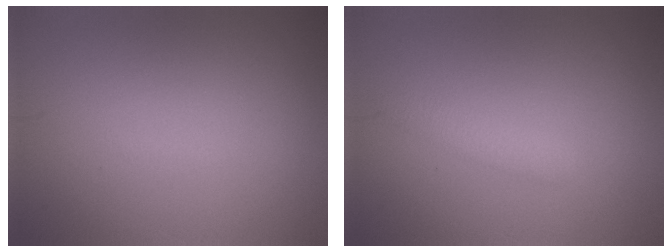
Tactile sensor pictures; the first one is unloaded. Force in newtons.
{"total": 1.3, "press": 1.3, "slide": 0.0}